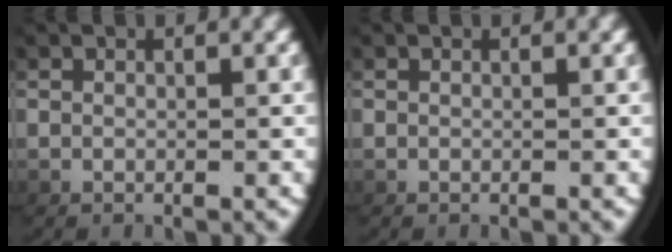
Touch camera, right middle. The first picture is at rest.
{"total": 0.0}